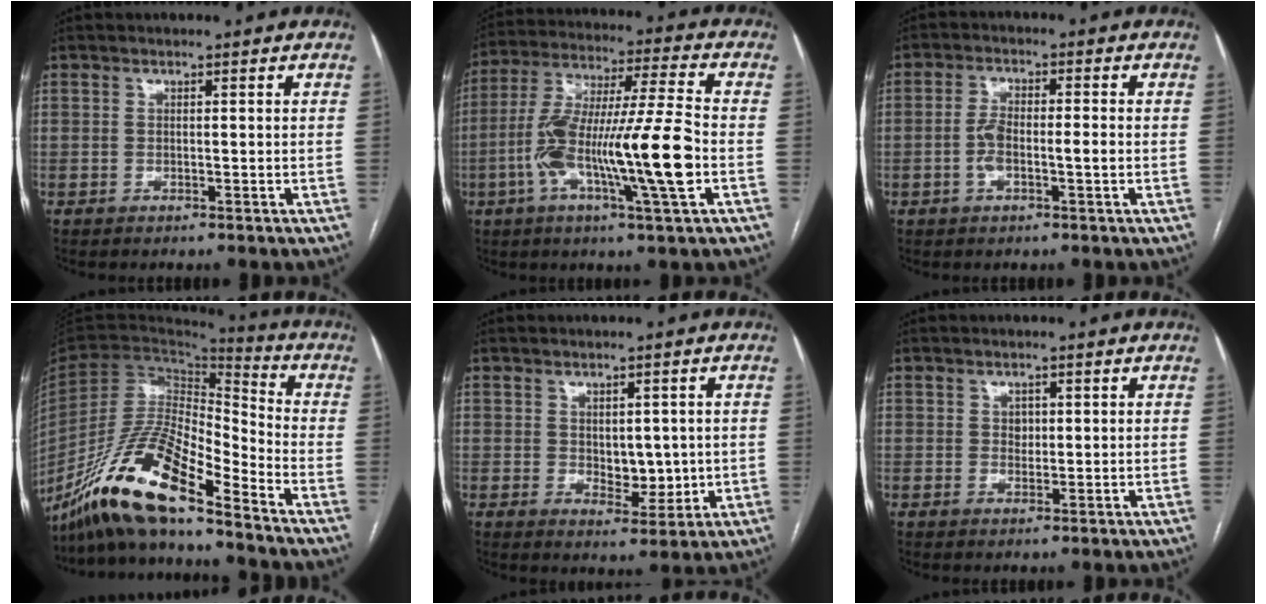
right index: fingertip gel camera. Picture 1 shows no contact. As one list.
[{"total": 18.2, "force": [-4.5, 0.4, 17.6], "torque": [-0.332, -0.001, -0.083]}, {"total": 4.6, "force": [-1.0, 1.3, 4.3], "torque": [-0.086, 0.016, -0.015]}, {"total": 18.1, "force": [-13.5, 2.4, 11.7], "torque": [-0.235, -0.018, -0.256]}, {"total": 5.1, "force": [0.2, 2.9, 4.2], "torque": [-0.051, -0.002, 0.015]}, {"total": 1.4, "force": [0.4, 1.2, 0.8], "torque": [-0.008, 0.000, 0.006]}]